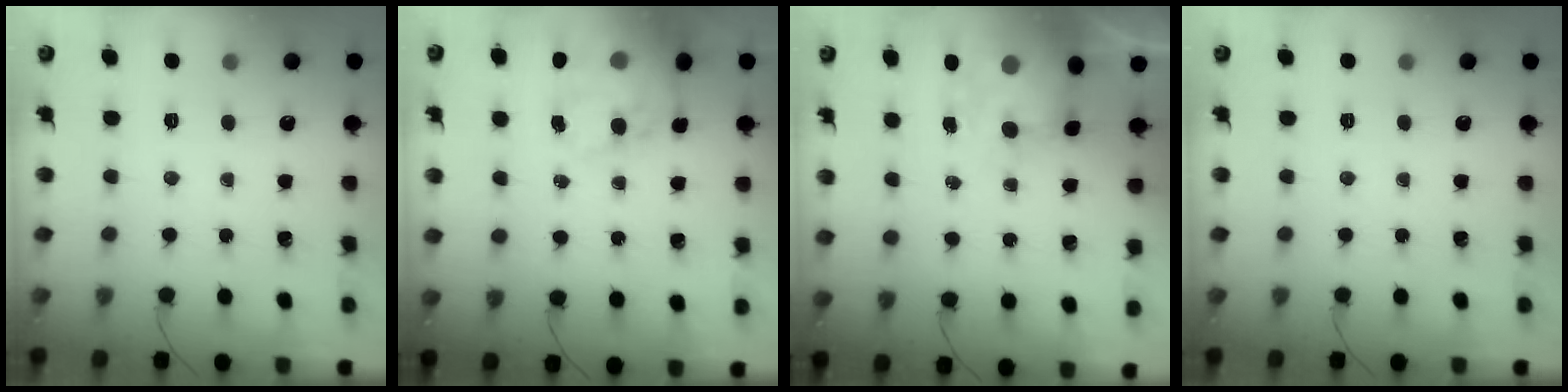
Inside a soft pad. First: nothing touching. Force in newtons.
{"total": 17.3, "press": 16.8, "slide": 4.4}
{"total": 6.7, "press": 6.5, "slide": 1.4}
{"total": 0.0}